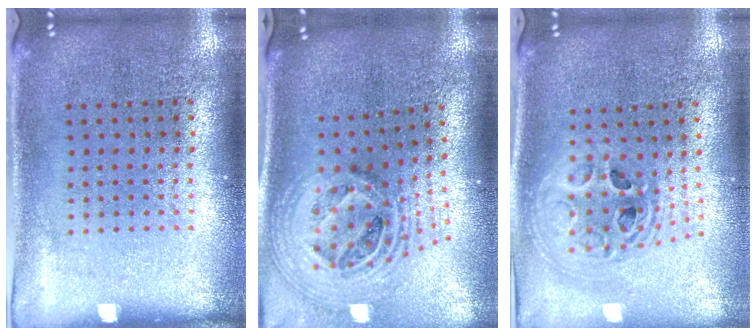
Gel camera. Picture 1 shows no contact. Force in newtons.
{"total": 2.7, "press": 1.9, "slide": 1.9}
{"total": 2.1, "press": 1.7, "slide": 1.3}